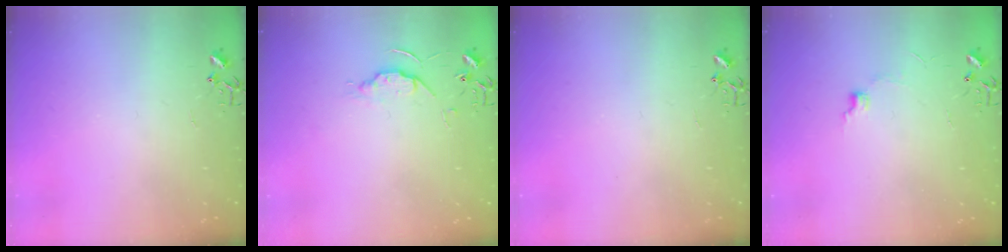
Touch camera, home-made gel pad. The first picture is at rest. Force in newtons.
{"total": 5.7, "press": 5.6, "slide": 0.8}
{"total": 0.0}
{"total": 5.3, "press": 5.2, "slide": 0.7}